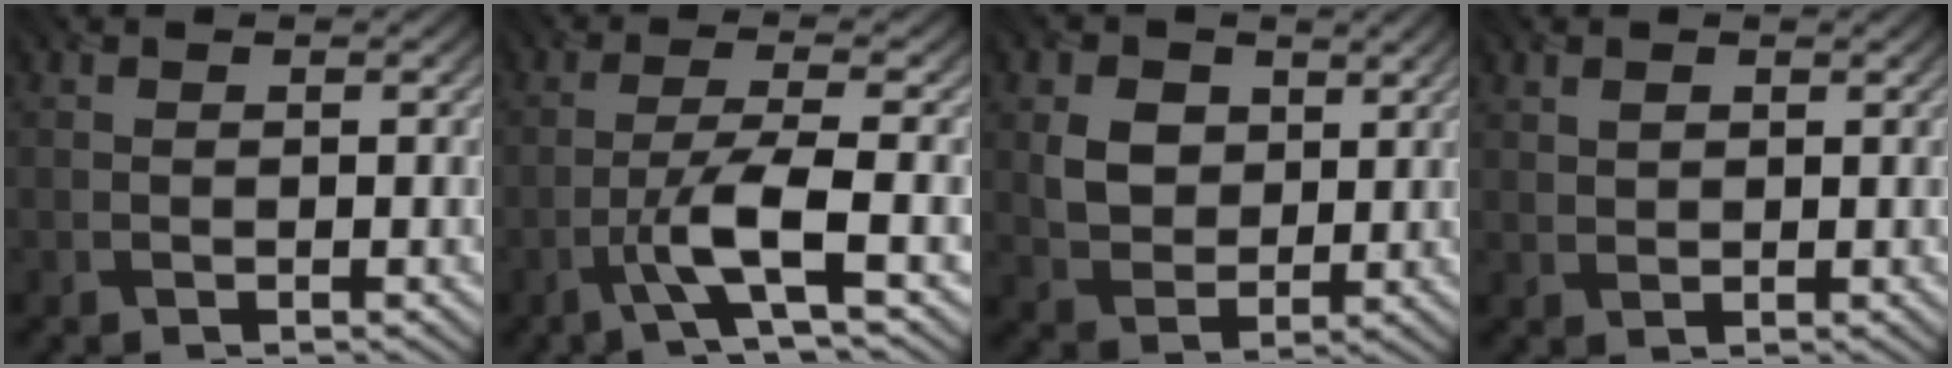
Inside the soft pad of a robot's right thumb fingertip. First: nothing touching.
{"total": 5.9, "force": [-2.4, 0.8, 5.3], "torque": [-0.100, 0.010, -0.059]}
{"total": 5.8, "force": [2.1, 4.4, 3.1], "torque": [-0.078, -0.004, 0.038]}
{"total": 1.5, "force": [0.9, 1.0, 0.7], "torque": [-0.018, -0.001, 0.021]}